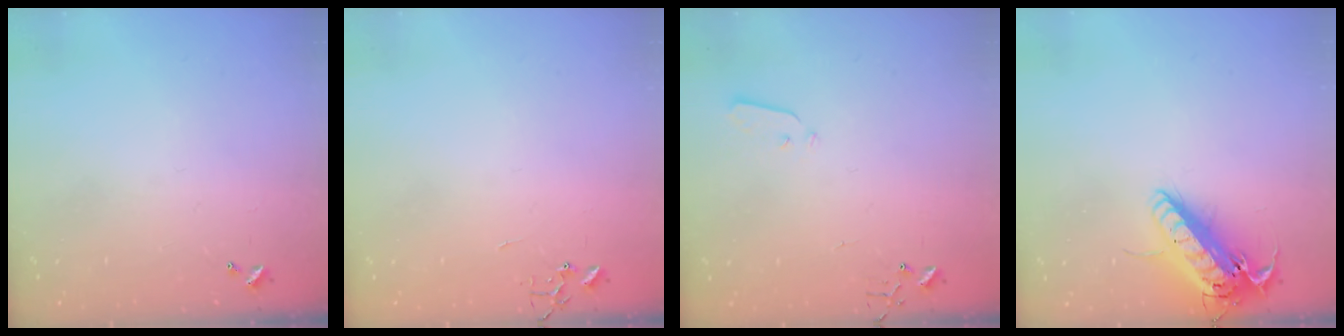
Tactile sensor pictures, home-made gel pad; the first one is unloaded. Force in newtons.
{"total": 0.0}
{"total": 3.6, "press": 3.6, "slide": 0.2}
{"total": 17.8, "press": 17.5, "slide": 3.3}